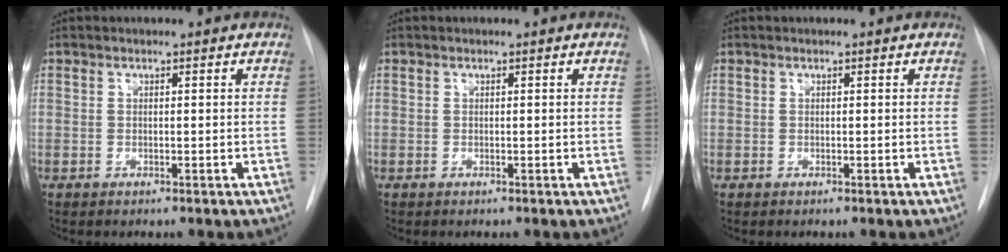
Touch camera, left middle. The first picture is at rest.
{"total": 0.0}
{"total": 0.0}